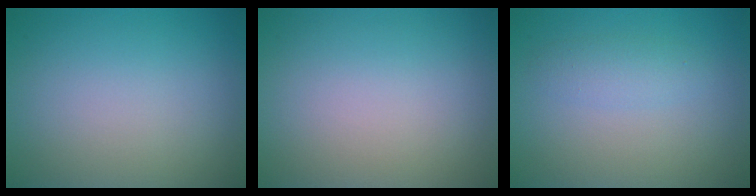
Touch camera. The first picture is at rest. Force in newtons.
{"total": 0.0}
{"total": 1.6, "press": 1.6, "slide": 0.0}